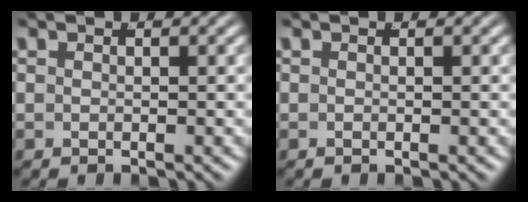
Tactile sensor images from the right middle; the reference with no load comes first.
{"total": 0.0}